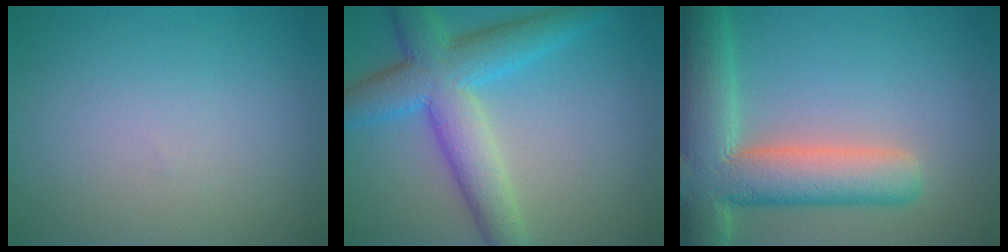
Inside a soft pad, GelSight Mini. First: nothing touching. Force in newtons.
{"total": 7.6, "press": 7.6, "slide": 0.1}
{"total": 9.7, "press": 9.6, "slide": 1.2}